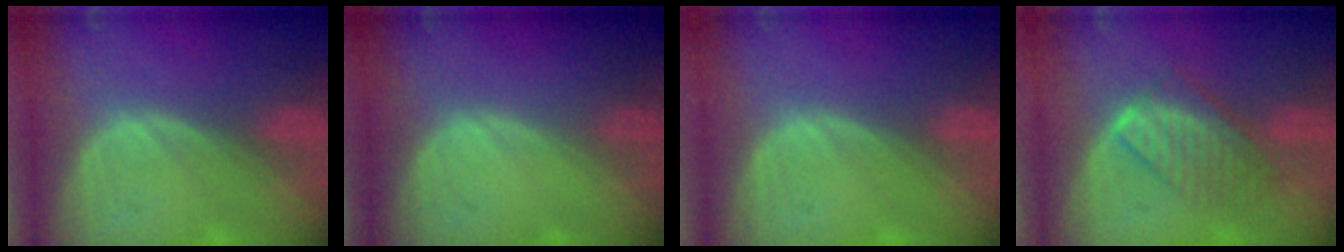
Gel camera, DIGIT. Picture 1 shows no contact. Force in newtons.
{"total": 0.0}
{"total": 0.0}
{"total": 6.6, "press": 6.3, "slide": 1.9}